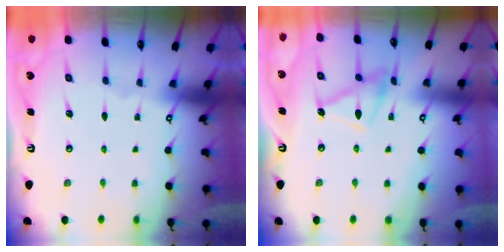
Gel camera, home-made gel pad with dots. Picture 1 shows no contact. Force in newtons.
{"total": 12.7, "press": 12.6, "slide": 0.8}